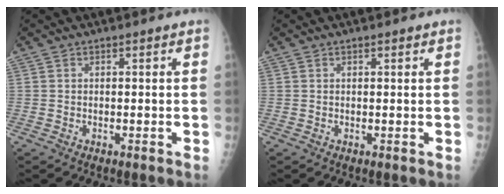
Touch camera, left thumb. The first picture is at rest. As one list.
[{"total": 0.7, "force": [0.5, 0.1, 0.5], "torque": [-0.007, -0.001, 0.008]}]